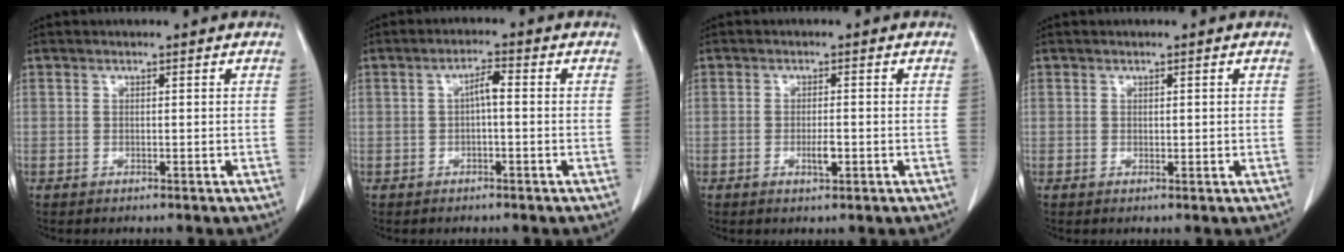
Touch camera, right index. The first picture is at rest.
{"total": 2.7, "force": [0.1, 0.6, 2.6], "torque": [-0.045, 0.008, 0.002]}
{"total": 2.2, "force": [-0.7, 0.6, 2.0], "torque": [-0.037, -0.001, -0.008]}
{"total": 0.7, "force": [0.2, 0.5, 0.5], "torque": [-0.004, -0.001, 0.006]}